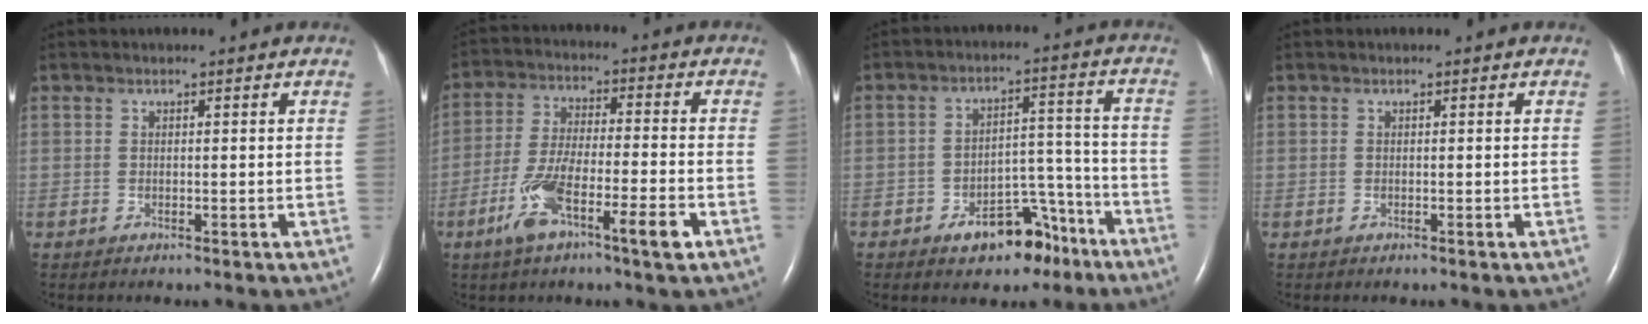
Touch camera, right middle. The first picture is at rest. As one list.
[{"total": 10.7, "force": [-5.2, 1.3, 9.3], "torque": [-0.181, -0.004, -0.093]}, {"total": 9.2, "force": [-6.0, 4.6, 5.2], "torque": [-0.063, 0.030, -0.086]}, {"total": 0.0}]